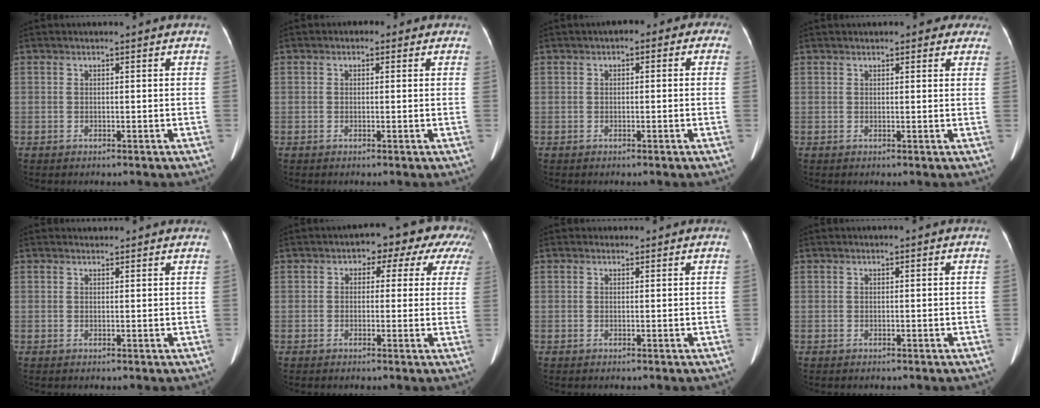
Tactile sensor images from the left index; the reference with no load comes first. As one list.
[{"total": 1.3, "force": [0.3, 1.2, 0.6], "torque": [-0.003, 0.011, -0.006]}, {"total": 3.1, "force": [0.5, 1.8, 2.5], "torque": [-0.019, 0.025, -0.008]}, {"total": 3.4, "force": [2.7, 1.4, 1.5], "torque": [-0.002, 0.014, 0.023]}, {"total": 2.1, "force": [2.0, 0.6, 0.0], "torque": [-0.007, 0.013, 0.022]}, {"total": 8.1, "force": [4.2, 5.3, 4.5], "torque": [-0.036, 0.039, 0.031]}, {"total": 0.7, "force": [0.5, 0.5, -0.1], "torque": [0.001, 0.006, 0.008]}, {"total": 0.0}]